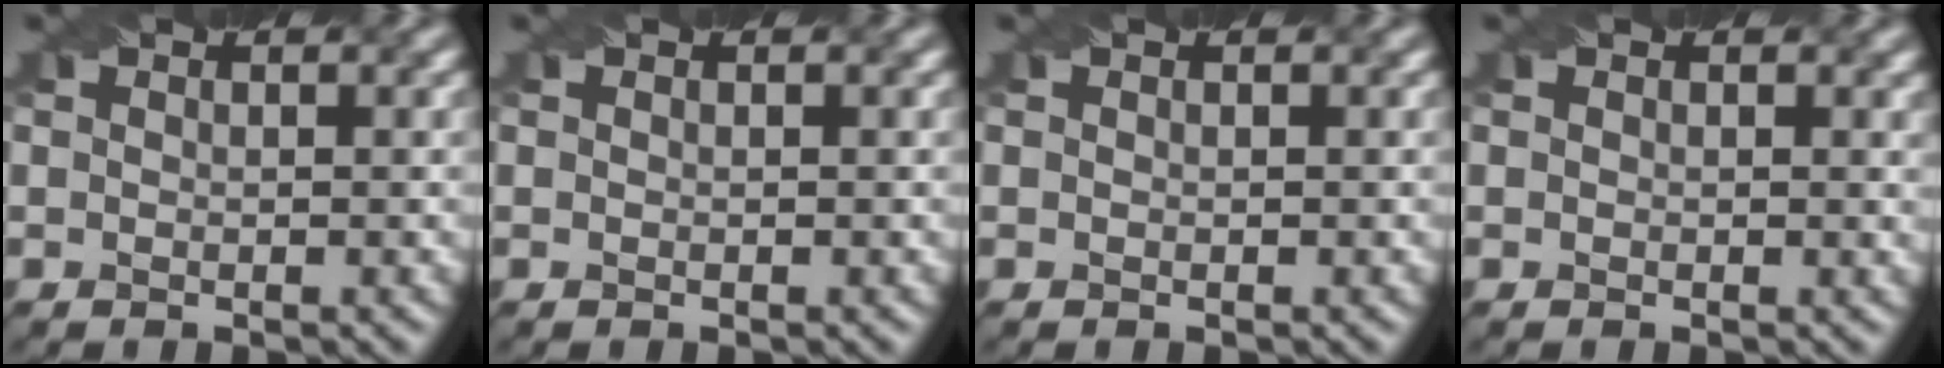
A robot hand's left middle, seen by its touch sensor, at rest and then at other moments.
{"total": 0.0}
{"total": 0.0}
{"total": 0.7, "force": [0.4, 0.2, 0.5], "torque": [-0.004, -0.002, 0.007]}